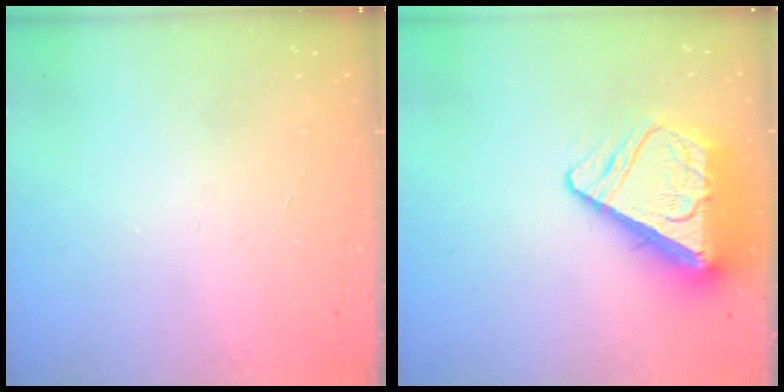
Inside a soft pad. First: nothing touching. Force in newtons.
{"total": 13.6, "press": 13.5, "slide": 1.5}